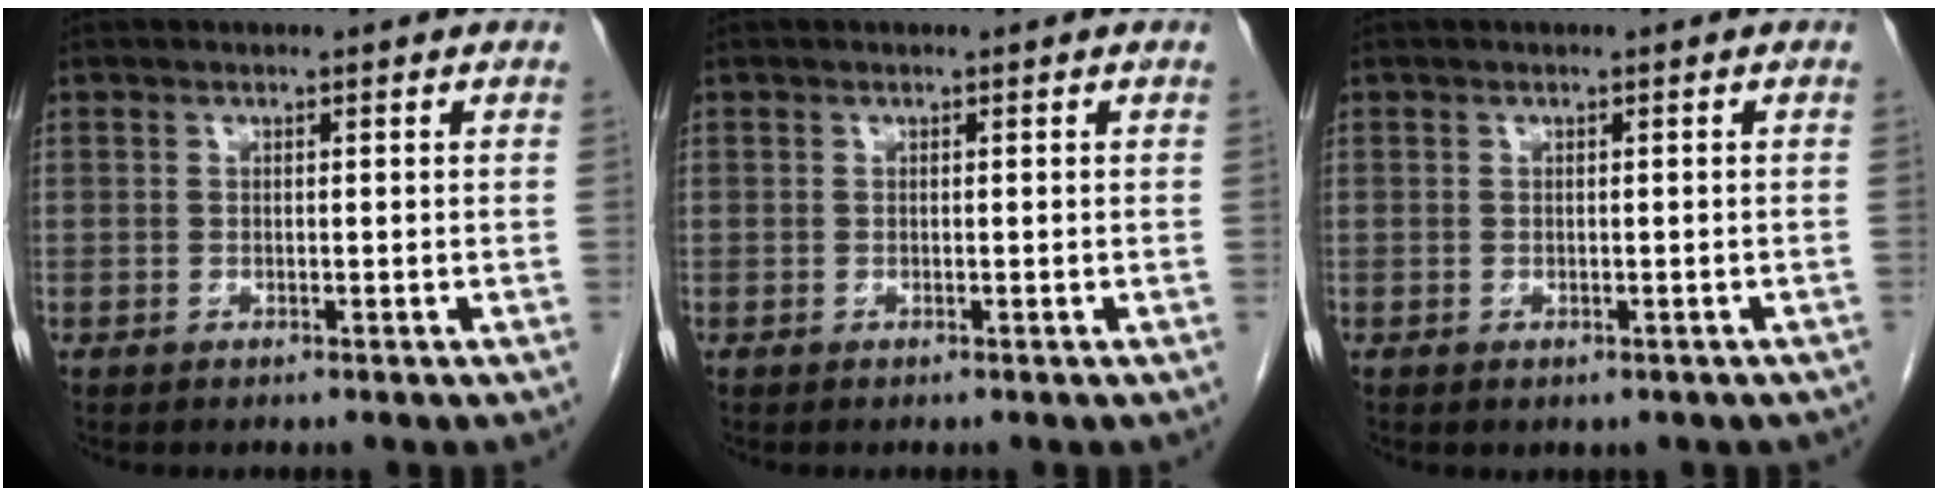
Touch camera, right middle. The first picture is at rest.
{"total": 0.0}
{"total": 1.5, "force": [-1.1, 1.0, 0.6], "torque": [-0.008, -0.001, -0.007]}